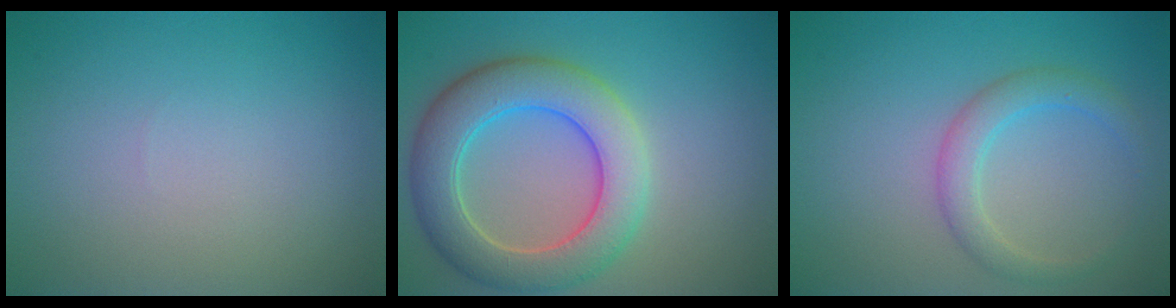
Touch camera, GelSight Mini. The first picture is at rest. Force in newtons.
{"total": 7.5, "press": 7.5, "slide": 0.5}
{"total": 2.7, "press": 2.7, "slide": 0.2}